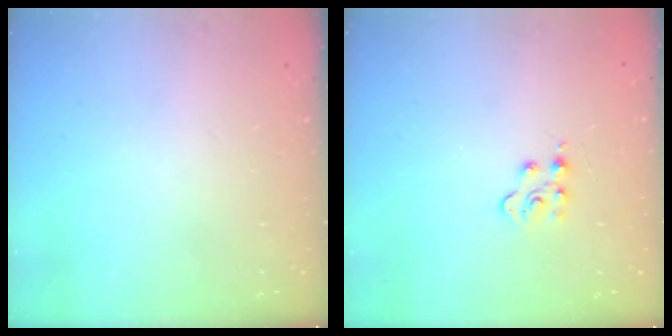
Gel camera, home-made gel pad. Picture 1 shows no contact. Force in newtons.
{"total": 4.1, "press": 4.1, "slide": 0.4}